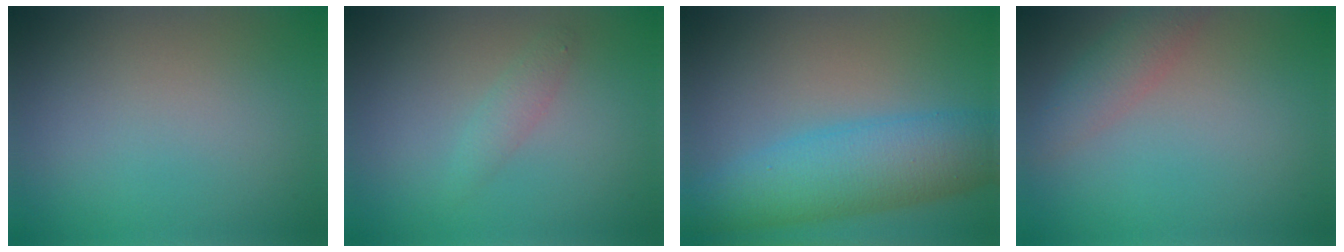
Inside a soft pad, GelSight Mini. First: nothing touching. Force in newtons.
{"total": 1.4, "press": 1.4, "slide": 0.0}
{"total": 7.4, "press": 7.4, "slide": 0.2}
{"total": 2.5, "press": 2.5, "slide": 0.1}